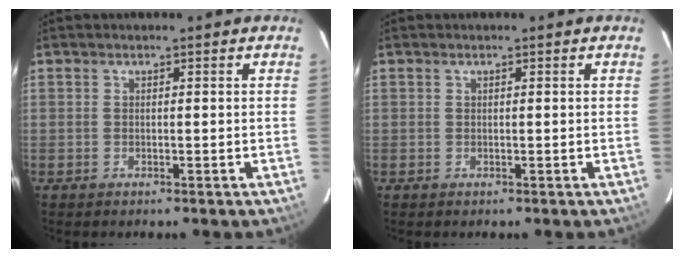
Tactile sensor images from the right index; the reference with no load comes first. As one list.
[{"total": 0.0}]